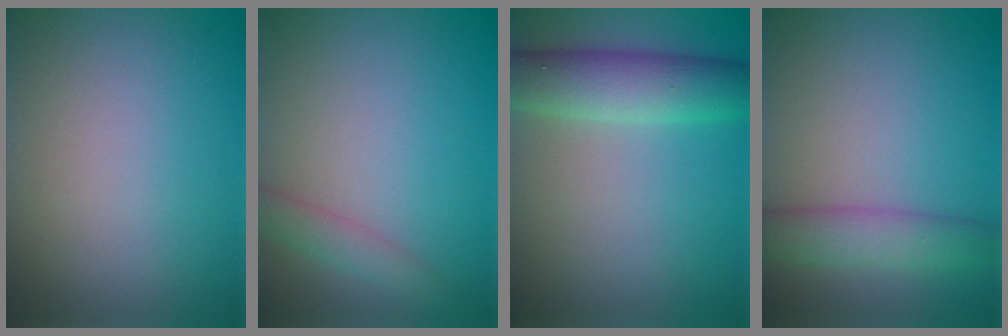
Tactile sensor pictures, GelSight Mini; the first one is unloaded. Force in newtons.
{"total": 2.1, "press": 2.1, "slide": 0.1}
{"total": 5.2, "press": 5.2, "slide": 0.3}
{"total": 4.0, "press": 4.0, "slide": 0.1}